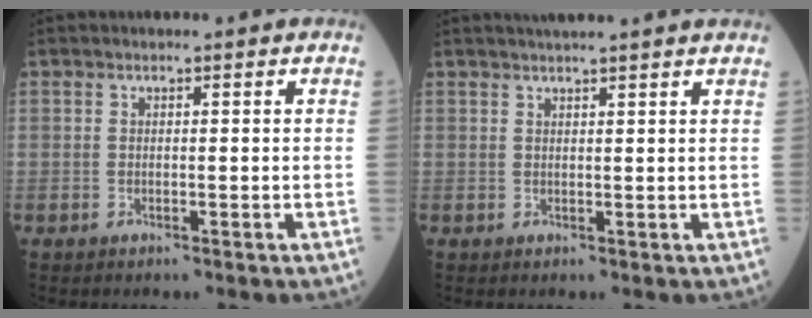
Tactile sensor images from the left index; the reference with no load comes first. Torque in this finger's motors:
{"motor_torque": [0.24, -0.21, 0.04, 0.04]}